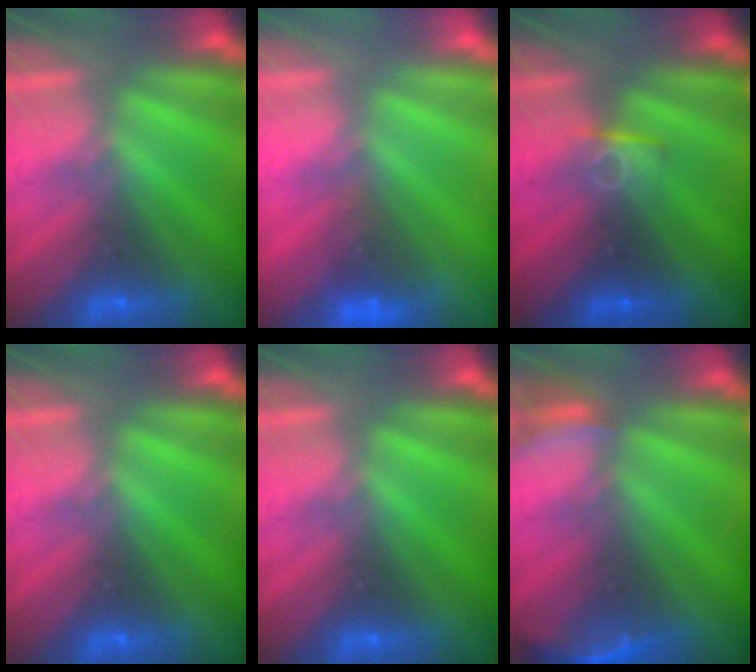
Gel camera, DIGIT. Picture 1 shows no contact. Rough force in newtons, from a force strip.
{"total": 3.2}
{"total": 2.7}
{"total": 0.0}
{"total": 0.0}
{"total": 2.8}